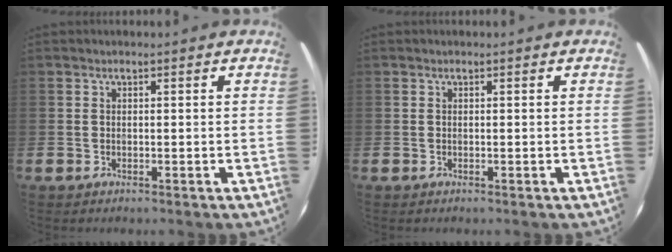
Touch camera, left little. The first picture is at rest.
{"total": 0.0}